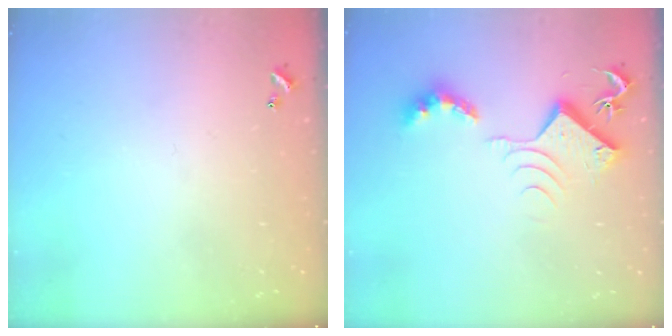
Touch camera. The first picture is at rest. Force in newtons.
{"total": 10.4, "press": 10.3, "slide": 0.5}